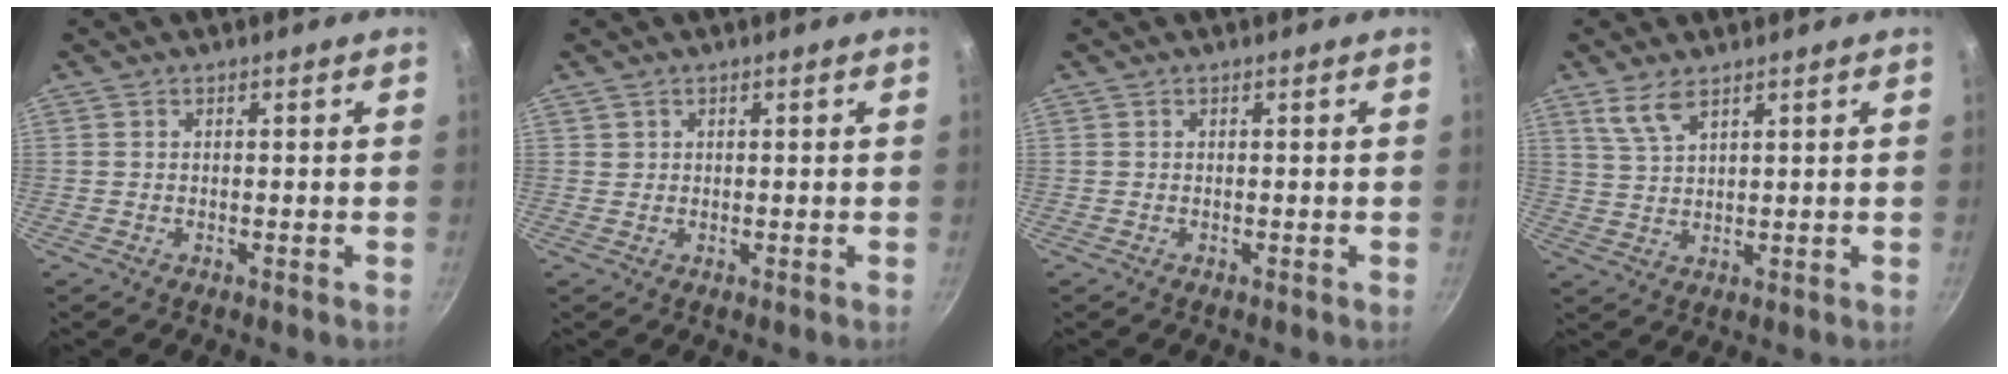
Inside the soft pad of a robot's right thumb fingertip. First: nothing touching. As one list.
[{"total": 0.8, "force": [0.4, 0.7, 0.1], "torque": [0.009, 0.008, 0.007]}, {"total": 0.0}, {"total": 4.9, "force": [3.3, 1.6, 3.3], "torque": [-0.065, -0.016, 0.075]}]